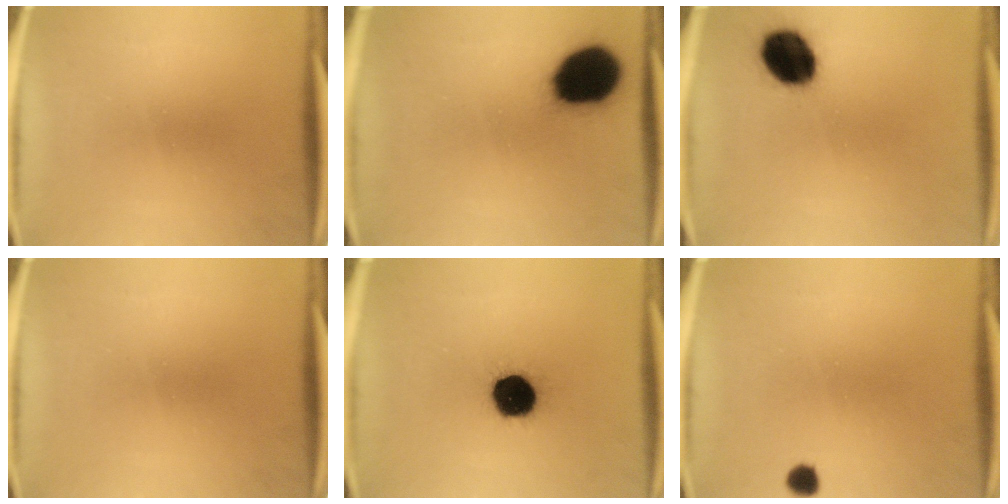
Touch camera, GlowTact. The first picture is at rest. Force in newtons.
{"total": 19.4}
{"total": 13.1}
{"total": 0.0}
{"total": 14.0}
{"total": 2.1}